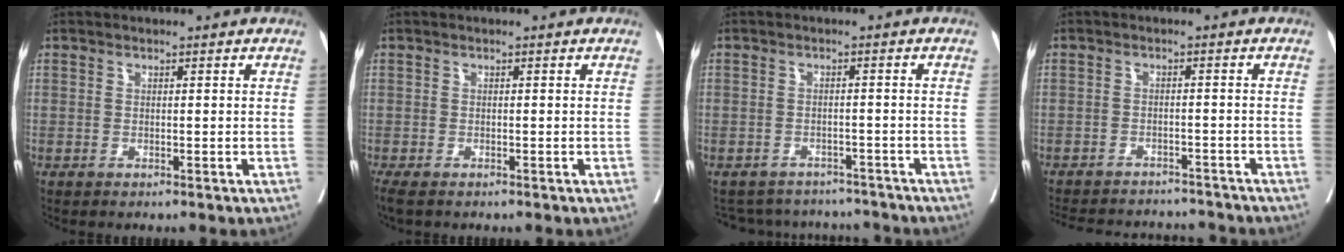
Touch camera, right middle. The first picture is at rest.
{"total": 3.5, "force": [-2.7, 1.2, 1.9], "torque": [-0.040, -0.015, -0.044]}
{"total": 9.6, "force": [-9.0, 3.2, 0.9], "torque": [-0.020, 0.016, -0.110]}
{"total": 14.1, "force": [-13.2, 3.6, 3.7], "torque": [-0.085, 0.006, -0.170]}